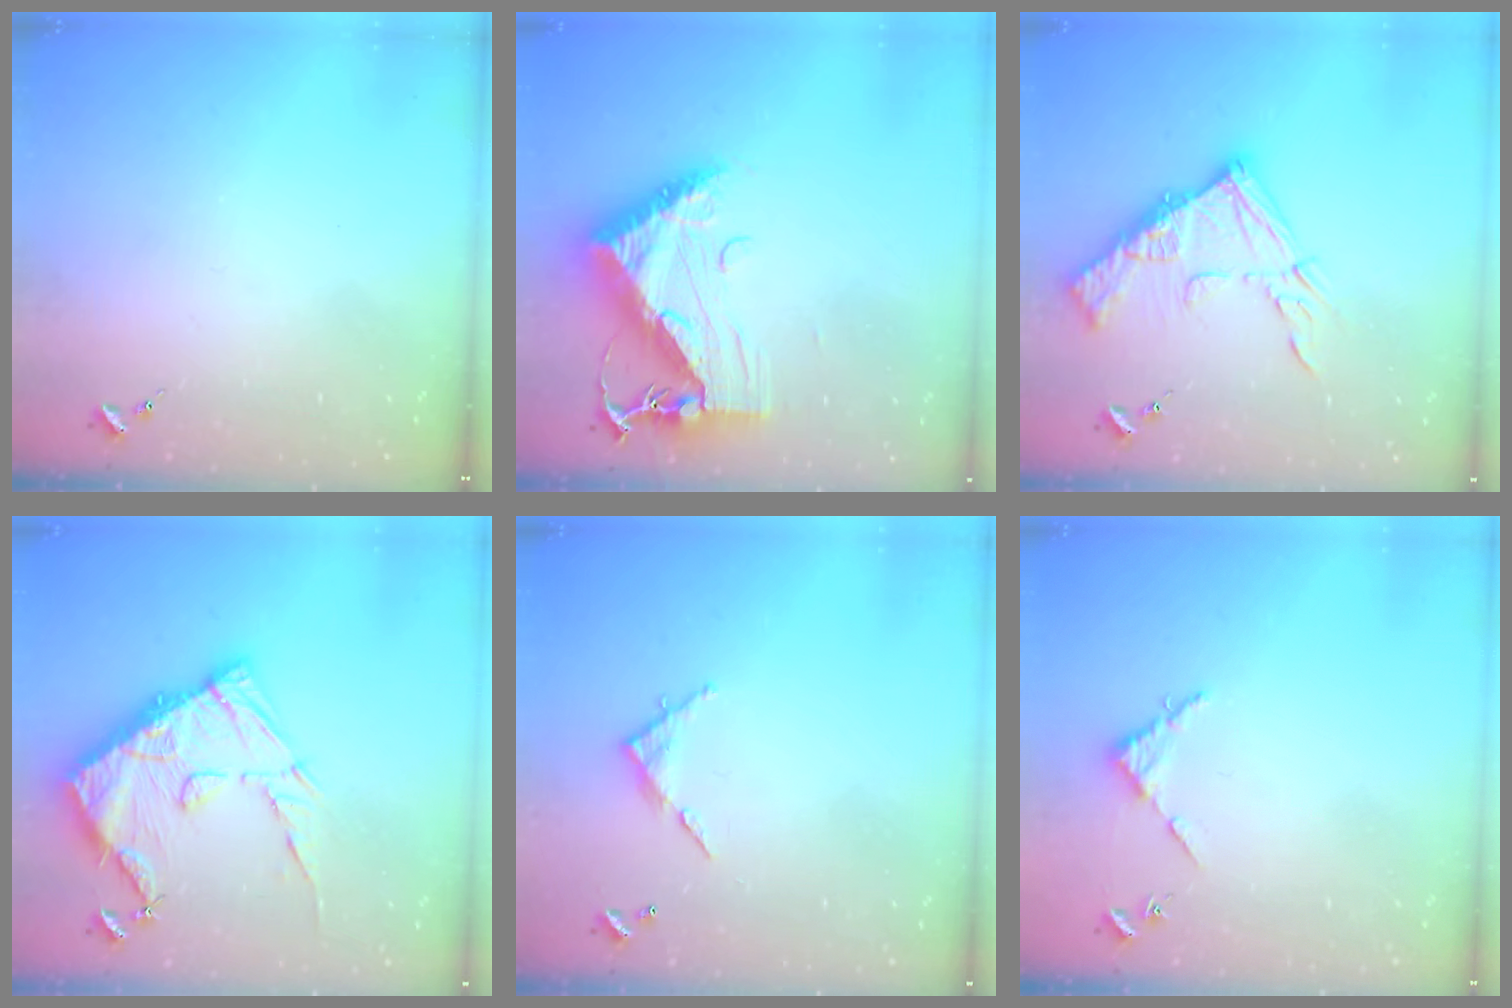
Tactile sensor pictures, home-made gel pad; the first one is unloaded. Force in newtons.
{"total": 14.1, "press": 14.0, "slide": 1.3}
{"total": 16.7, "press": 16.6, "slide": 1.8}
{"total": 19.1, "press": 19.0, "slide": 1.6}
{"total": 5.7, "press": 5.7, "slide": 0.4}
{"total": 3.1, "press": 3.1, "slide": 0.3}